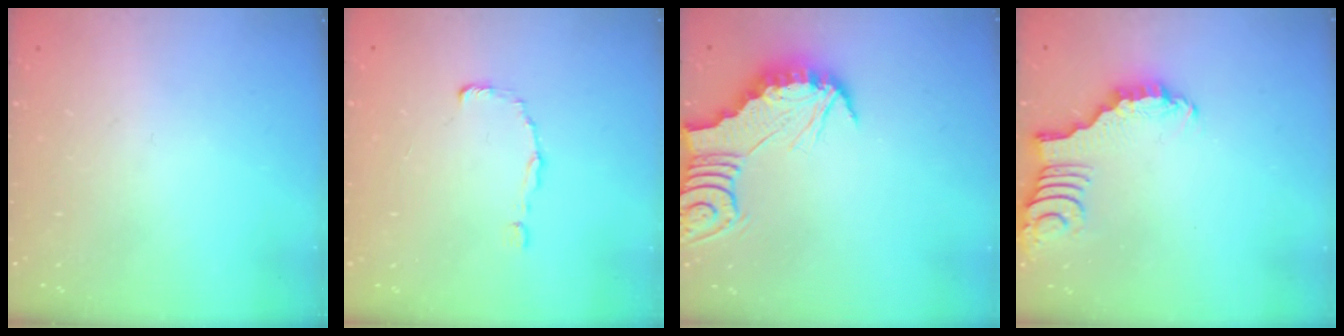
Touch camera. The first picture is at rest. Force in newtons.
{"total": 0.0}
{"total": 2.5, "press": 2.5, "slide": 0.2}
{"total": 2.4, "press": 2.4, "slide": 0.2}